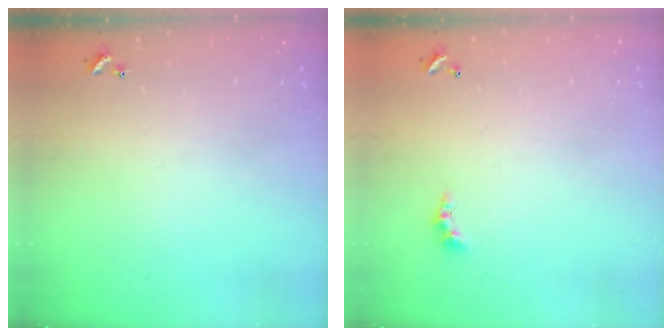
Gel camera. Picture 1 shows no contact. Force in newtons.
{"total": 1.3, "press": 1.2, "slide": 0.5}